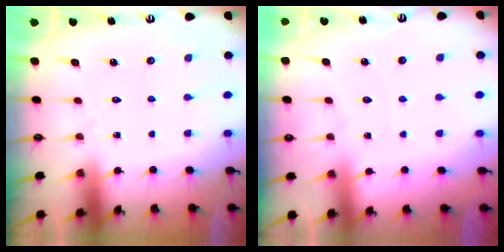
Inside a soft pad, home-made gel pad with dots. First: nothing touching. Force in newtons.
{"total": 1.6, "press": 1.5, "slide": 0.3}